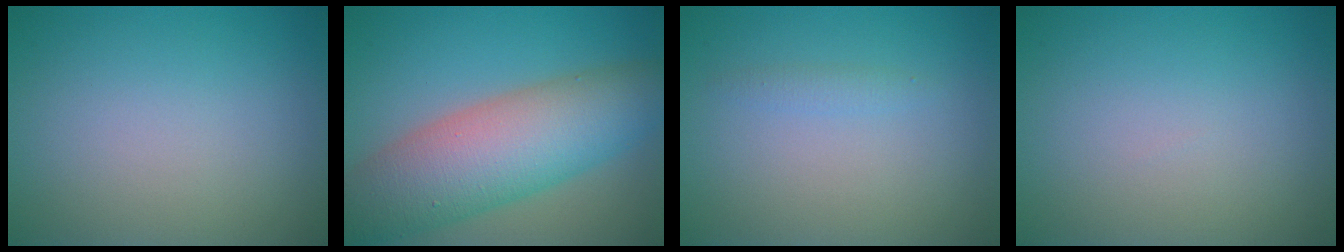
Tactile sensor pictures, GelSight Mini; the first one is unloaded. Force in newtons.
{"total": 10.0, "press": 10.0, "slide": 0.3}
{"total": 0.9, "press": 0.9, "slide": 0.0}
{"total": 0.0}